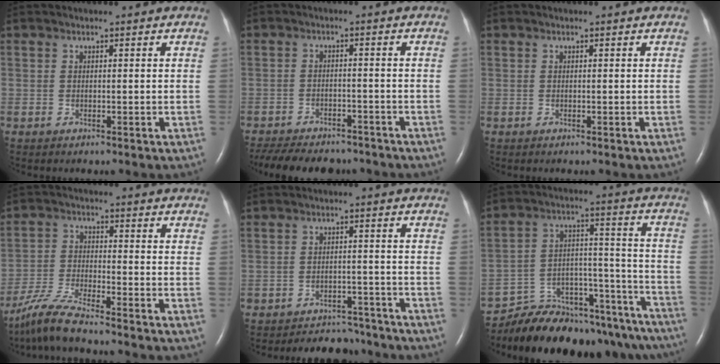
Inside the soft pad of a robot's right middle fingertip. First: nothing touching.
{"total": 15.0, "force": [-12.9, 5.2, 5.7], "torque": [-0.136, -0.008, -0.177]}
{"total": 0.0}
{"total": 7.2, "force": [-6.3, -0.5, 3.5], "torque": [-0.081, -0.029, -0.125]}
{"total": 7.6, "force": [-7.1, 2.6, 0.0], "torque": [0.007, 0.015, -0.093]}
{"total": 24.3, "force": [-22.3, 6.9, 6.7], "torque": [-0.063, 0.044, -0.313]}